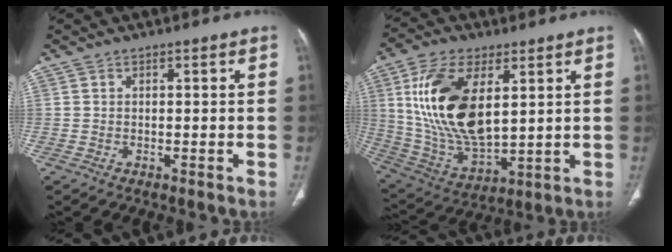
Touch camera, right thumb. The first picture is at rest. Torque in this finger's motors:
{"motor_torque": [-1.81, 2.61, 2.14, 0.64, 0.79]}